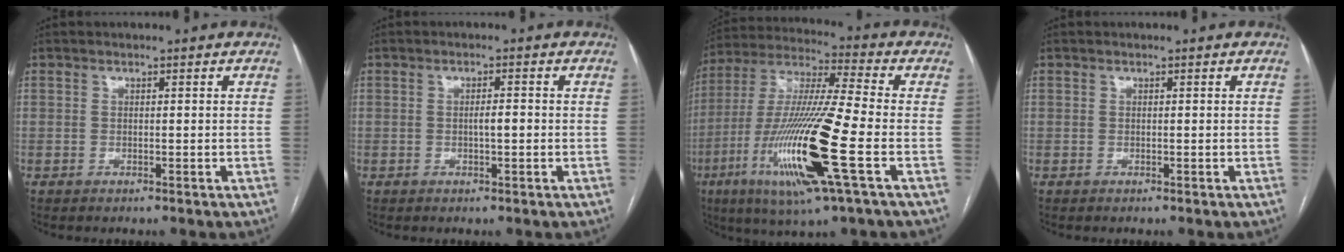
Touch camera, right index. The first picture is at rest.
{"total": 1.8, "force": [-0.3, 0.3, 1.7], "torque": [-0.030, 0.002, -0.005]}
{"total": 20.1, "force": [-6.5, 0.8, 19.0], "torque": [-0.403, -0.029, -0.124]}
{"total": 0.0}